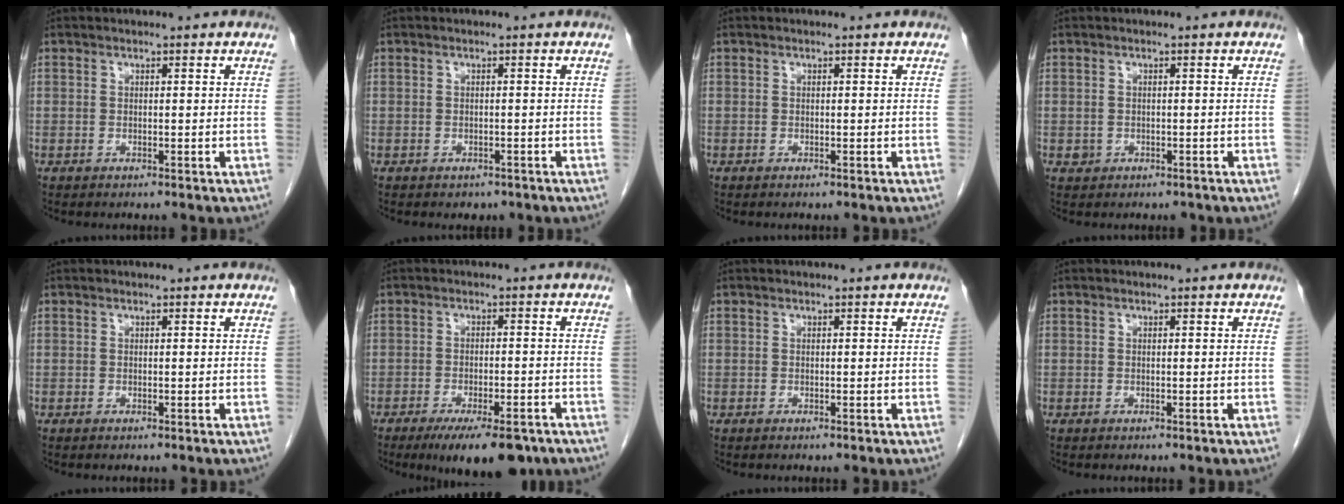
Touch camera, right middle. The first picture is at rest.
{"total": 1.6, "force": [-1.1, 1.0, 0.4], "torque": [-0.011, 0.000, -0.010]}
{"total": 0.0}
{"total": 1.3, "force": [-0.5, 1.2, 0.3], "torque": [-0.006, 0.004, -0.001]}
{"total": 0.0}
{"total": 10.4, "force": [-7.4, 2.9, 6.7], "torque": [-0.092, -0.011, -0.108]}
{"total": 0.0}
{"total": 0.0}